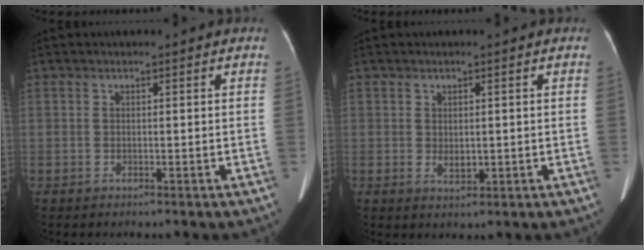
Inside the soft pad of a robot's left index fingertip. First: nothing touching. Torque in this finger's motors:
{"motor_torque": [0.03, 0.01, 0.00, 0.00]}